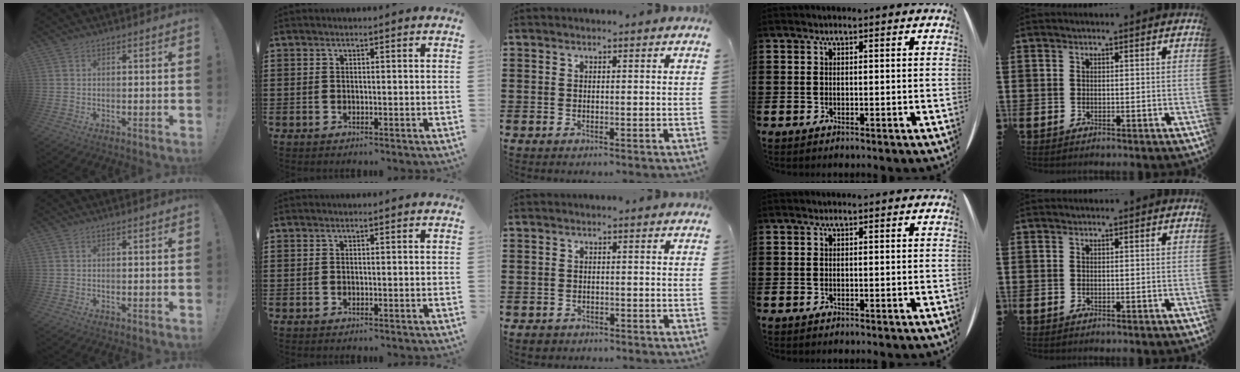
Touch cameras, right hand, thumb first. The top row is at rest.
{"middle": {"total": 0.8, "force": [-0.7, 0.4, 0.1], "torque": [-0.004, 0.000, -0.016]}}